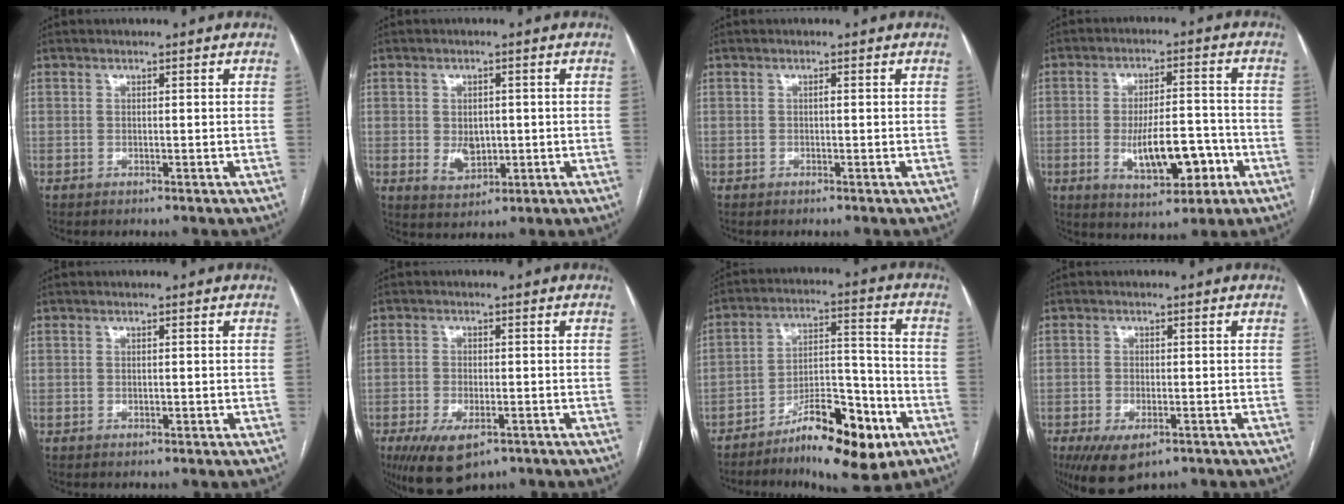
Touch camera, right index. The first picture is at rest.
{"total": 4.5, "force": [-0.3, 3.2, 3.1], "torque": [-0.049, -0.001, 0.011]}
{"total": 0.0}
{"total": 10.2, "force": [-3.1, 3.7, 9.0], "torque": [-0.154, 0.007, -0.041]}
{"total": 0.6, "force": [-0.2, 0.3, 0.5], "torque": [-0.013, 0.000, 0.000]}
{"total": 8.2, "force": [-4.8, 3.6, 5.6], "torque": [-0.099, -0.015, -0.073]}
{"total": 14.7, "force": [-8.5, 4.4, 11.2], "torque": [-0.167, 0.022, -0.132]}
{"total": 7.1, "force": [-4.4, 3.1, 4.7], "torque": [-0.080, -0.013, -0.067]}